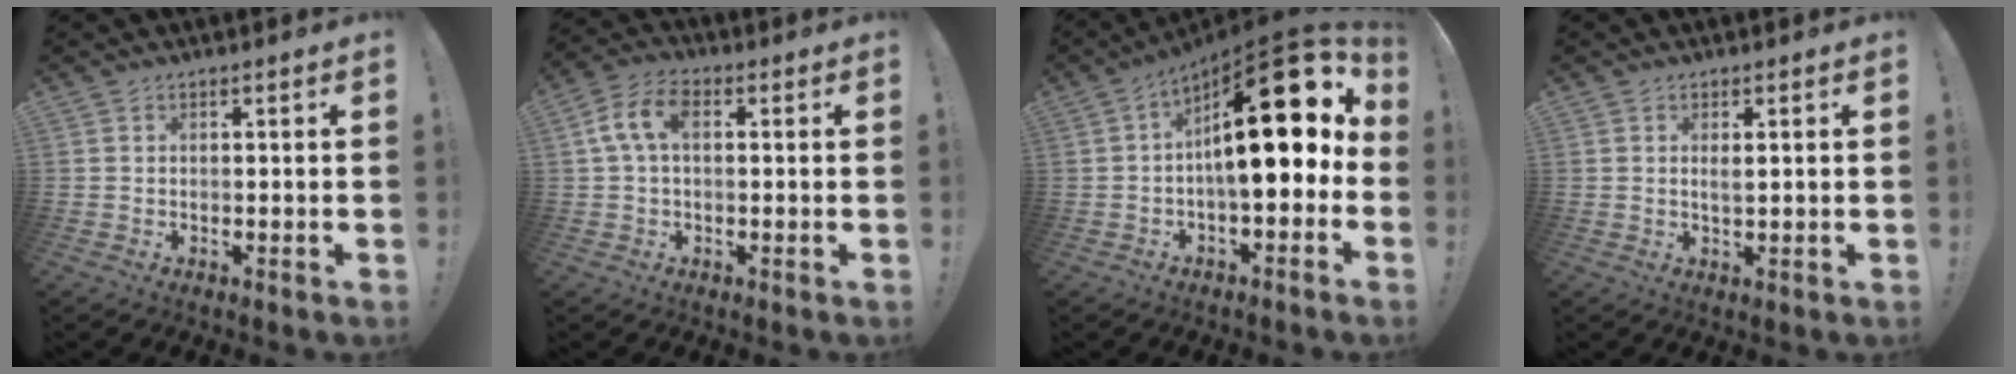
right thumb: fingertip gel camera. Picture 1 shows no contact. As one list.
[{"total": 8.3, "force": [1.5, 4.8, 6.6], "torque": [-0.137, 0.009, 0.027]}, {"total": 24.1, "force": [4.8, 8.2, 22.1], "torque": [-0.336, -0.027, 0.080]}, {"total": 1.9, "force": [0.6, 0.4, 1.7], "torque": [-0.025, -0.007, 0.008]}]